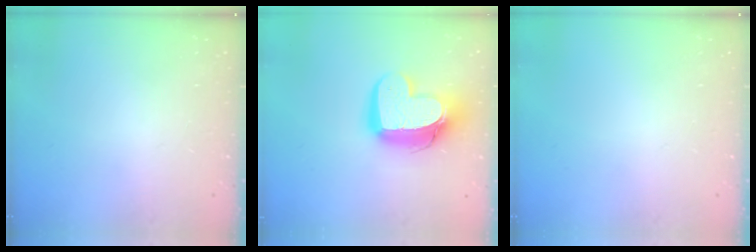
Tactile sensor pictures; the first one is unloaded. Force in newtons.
{"total": 15.3, "press": 15.3, "slide": 1.4}
{"total": 0.0}